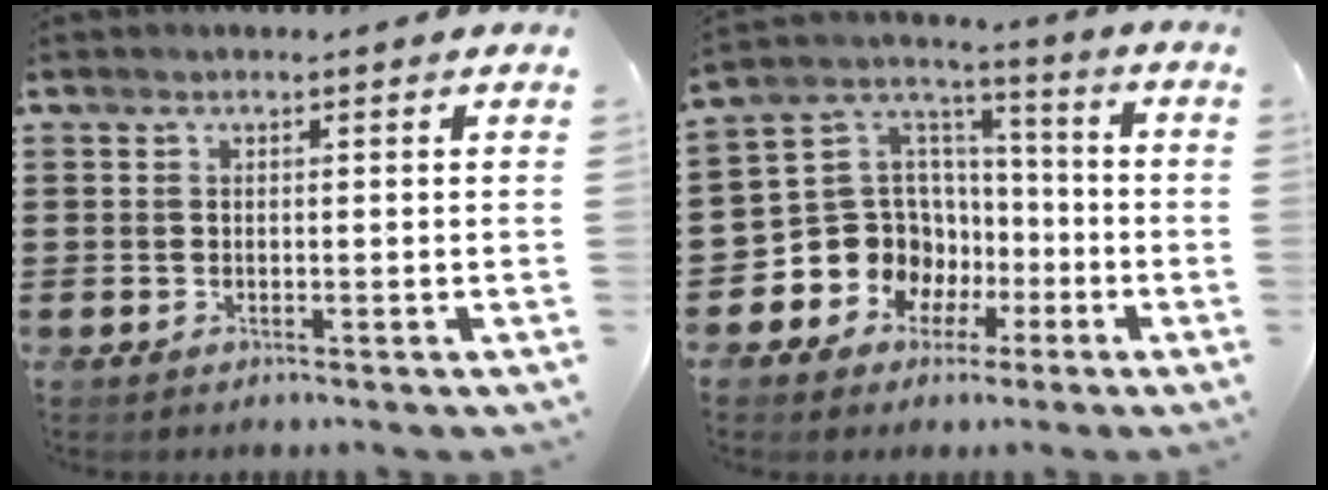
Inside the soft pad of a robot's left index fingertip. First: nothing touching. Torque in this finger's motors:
{"motor_torque": [1.32, 0.82, 0.47, 0.04]}